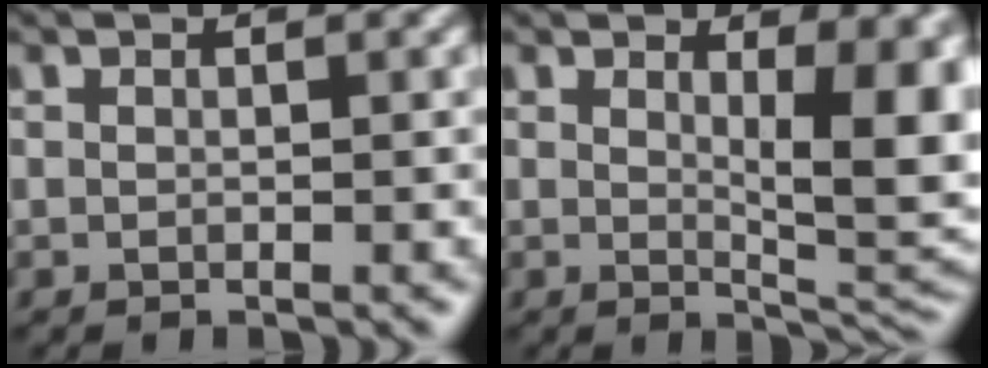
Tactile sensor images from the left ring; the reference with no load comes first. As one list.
[{"total": 7.7, "force": [1.5, 2.4, 7.2], "torque": [-0.090, -0.011, 0.030]}]